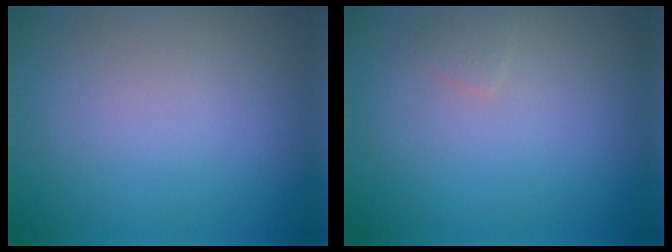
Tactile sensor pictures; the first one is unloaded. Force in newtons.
{"total": 0.7, "press": 0.7, "slide": 0.0}